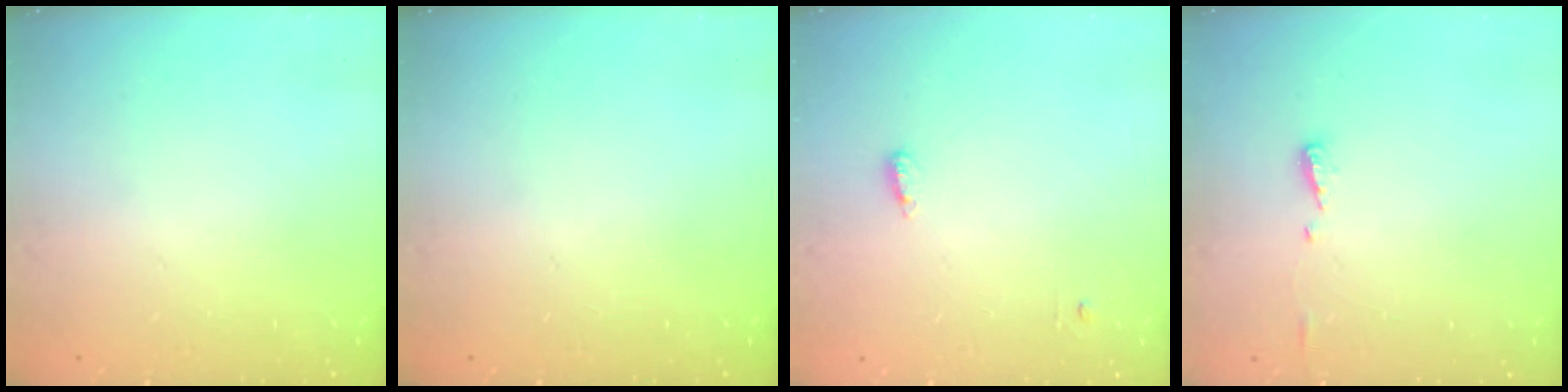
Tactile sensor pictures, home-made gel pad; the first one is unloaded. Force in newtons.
{"total": 0.0}
{"total": 3.7, "press": 3.6, "slide": 1.0}
{"total": 4.9, "press": 4.9, "slide": 0.6}